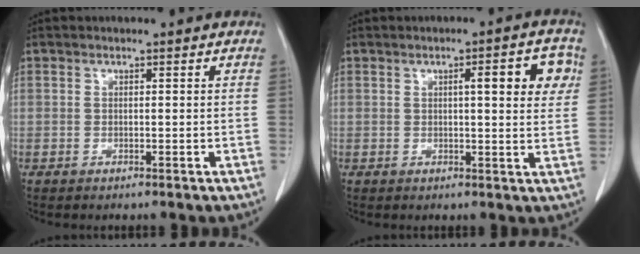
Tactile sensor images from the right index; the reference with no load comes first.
{"total": 6.8, "force": [2.1, 1.2, 6.4], "torque": [-0.080, 0.010, 0.021]}